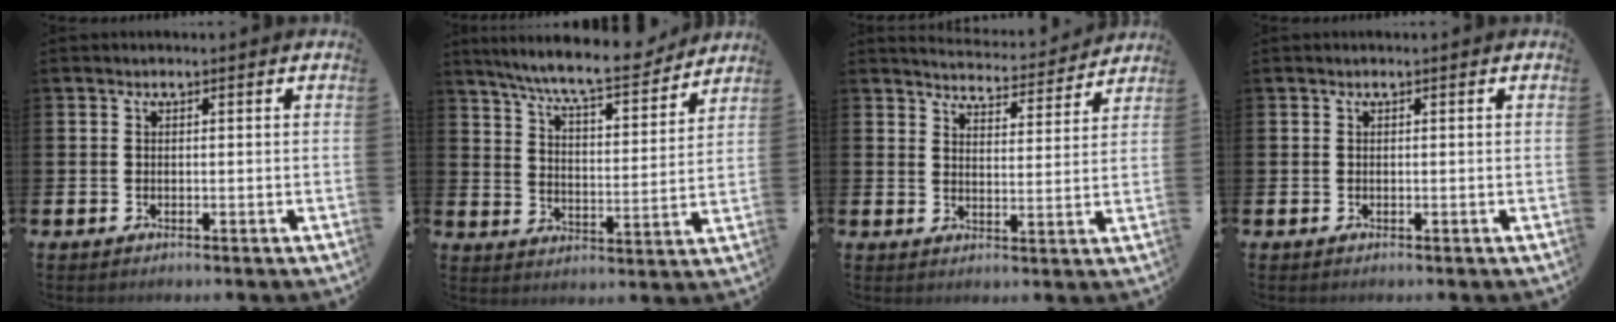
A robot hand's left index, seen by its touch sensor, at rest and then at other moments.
{"total": 9.0, "force": [8.2, 0.9, 3.6], "torque": [-0.096, -0.049, 0.141]}
{"total": 4.7, "force": [4.7, 0.4, 0.2], "torque": [-0.019, -0.036, 0.081]}
{"total": 0.0}